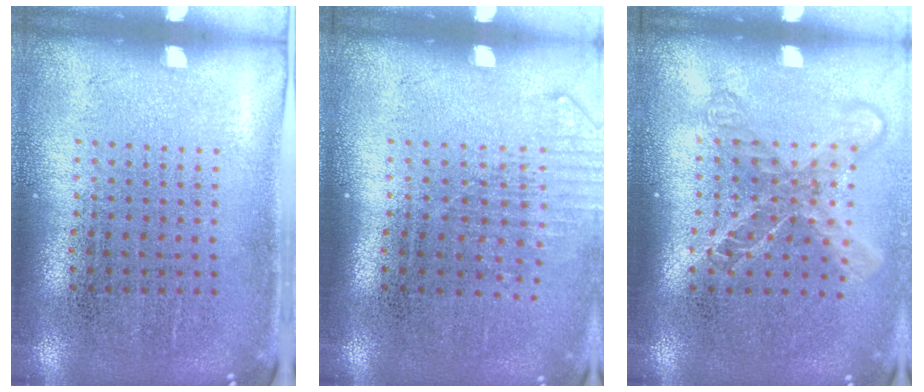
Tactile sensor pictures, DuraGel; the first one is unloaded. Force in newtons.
{"total": 1.3, "press": 1.1, "slide": 0.8}
{"total": 1.8, "press": 1.4, "slide": 1.2}